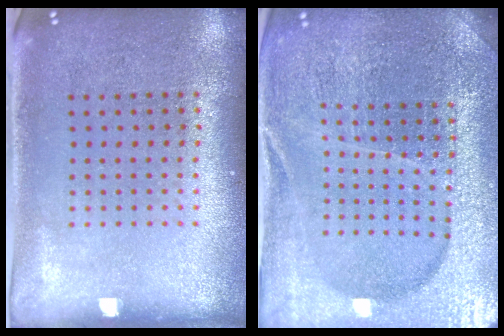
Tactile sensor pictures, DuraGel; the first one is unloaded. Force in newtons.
{"total": 5.2, "press": 4.7, "slide": 2.1}